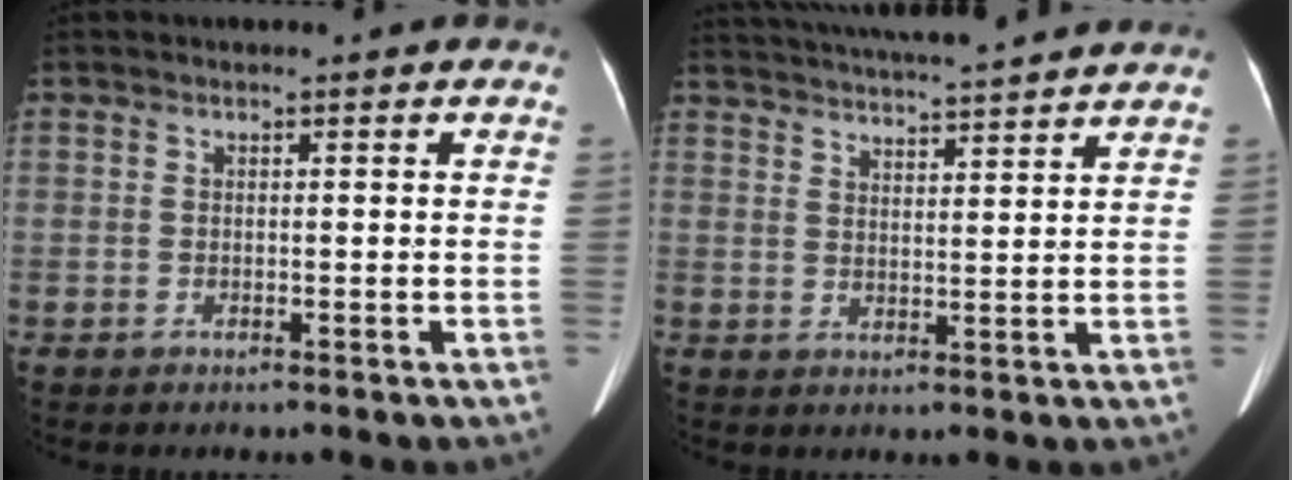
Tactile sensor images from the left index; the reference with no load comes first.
{"total": 16.3, "force": [15.1, 0.6, 6.1], "torque": [-0.111, 0.027, 0.218]}